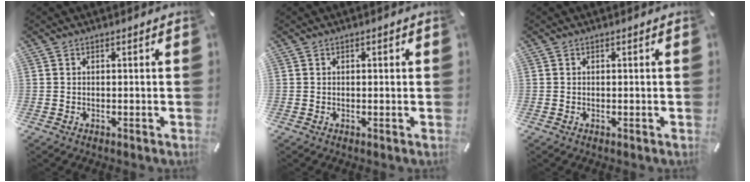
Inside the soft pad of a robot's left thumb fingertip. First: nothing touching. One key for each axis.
{"total": 0.6, "fx": 0.0, "fy": 0.3, "fz": 0.6, "tx": -0.011, "ty": 0.002, "tz": 0.000}
{"total": 0.0}